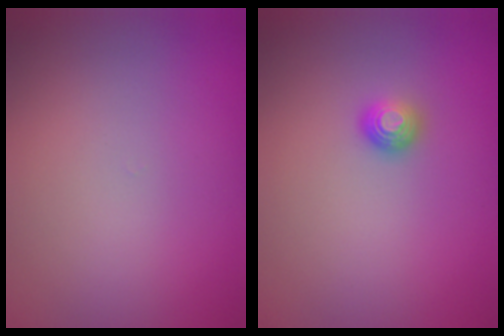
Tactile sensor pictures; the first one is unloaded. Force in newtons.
{"total": 1.3, "press": 1.0, "slide": 0.9}